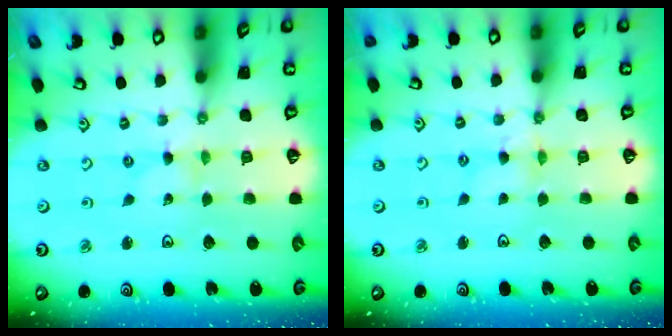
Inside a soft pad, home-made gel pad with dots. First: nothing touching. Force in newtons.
{"total": 2.9, "press": 2.9, "slide": 0.4}